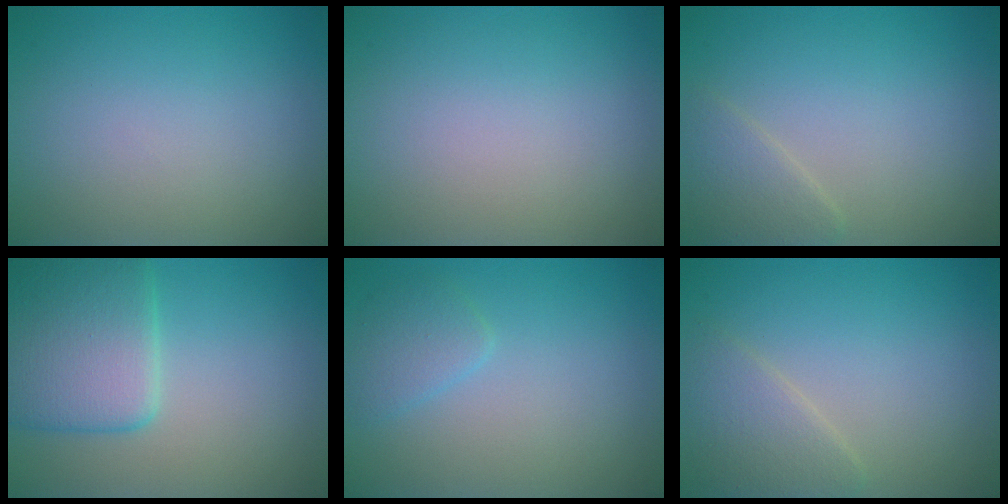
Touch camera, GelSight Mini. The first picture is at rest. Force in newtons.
{"total": 0.0}
{"total": 2.1, "press": 2.1, "slide": 0.1}
{"total": 6.2, "press": 6.2, "slide": 0.2}
{"total": 1.8, "press": 1.8, "slide": 0.1}
{"total": 2.8, "press": 2.8, "slide": 0.3}